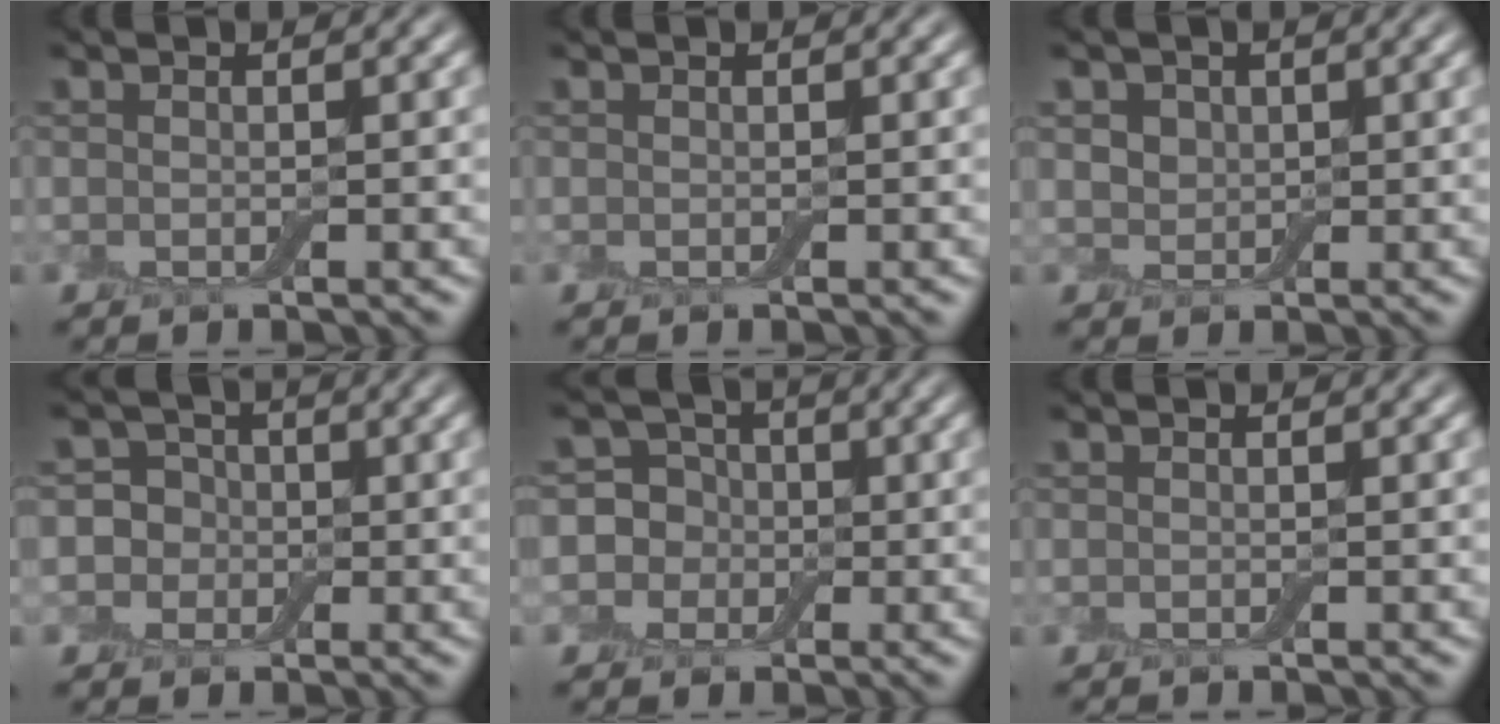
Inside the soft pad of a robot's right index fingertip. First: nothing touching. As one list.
[{"total": 0.0}, {"total": 2.6, "force": [1.3, 2.1, 1.0], "torque": [-0.030, 0.003, 0.023]}, {"total": 4.9, "force": [0.3, 4.8, 1.3], "torque": [0.007, 0.033, -0.033]}, {"total": 6.3, "force": [0.6, 6.1, 1.7], "torque": [-0.014, 0.042, -0.032]}, {"total": 0.0}]